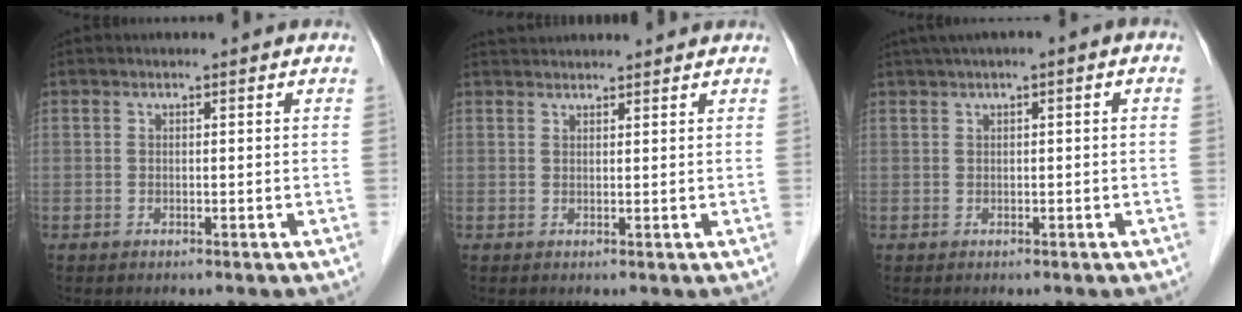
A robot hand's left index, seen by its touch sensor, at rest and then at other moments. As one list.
[{"total": 5.8, "force": [5.7, 0.3, 1.2], "torque": [-0.016, 0.038, 0.074]}, {"total": 3.1, "force": [1.3, 0.2, 2.9], "torque": [-0.055, 0.021, 0.022]}]